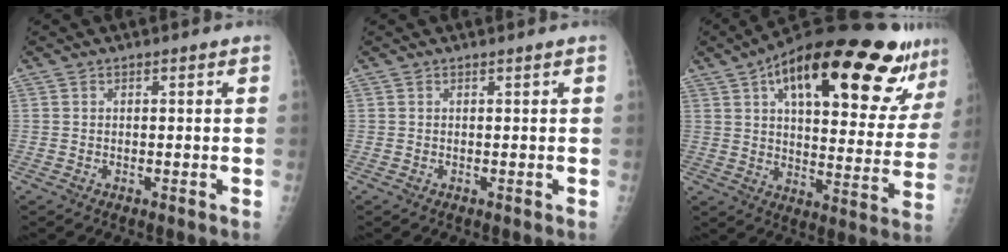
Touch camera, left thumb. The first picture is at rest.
{"total": 0.0}
{"total": 31.4, "force": [17.8, 10.5, 23.7], "torque": [-0.326, -0.023, 0.264]}